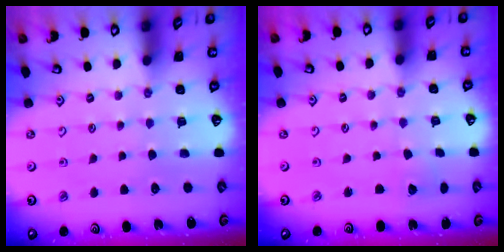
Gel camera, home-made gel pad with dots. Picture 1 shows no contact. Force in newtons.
{"total": 2.6, "press": 2.6, "slide": 0.3}